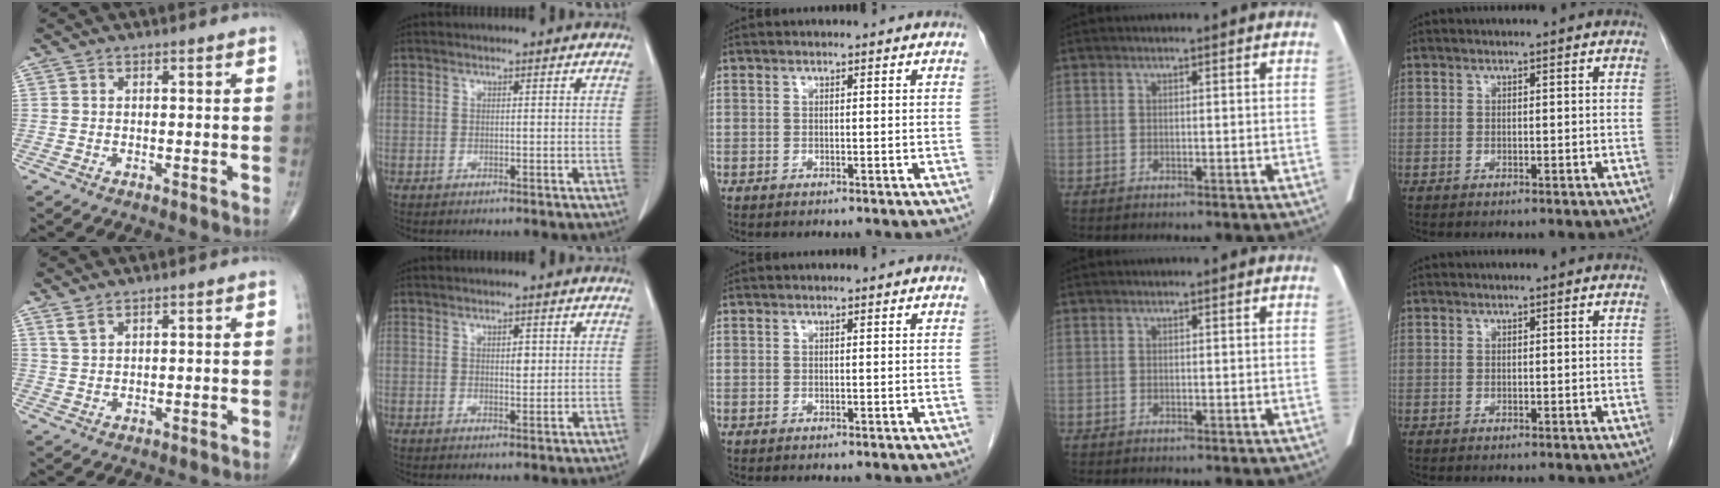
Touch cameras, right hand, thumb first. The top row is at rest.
{"thumb": {"total": 2.2, "force": [1.7, 0.8, 1.2], "torque": [-0.027, -0.003, 0.042]}, "index": {"total": 2.0, "force": [0.5, 0.8, 1.7], "torque": [-0.029, -0.003, 0.010]}}